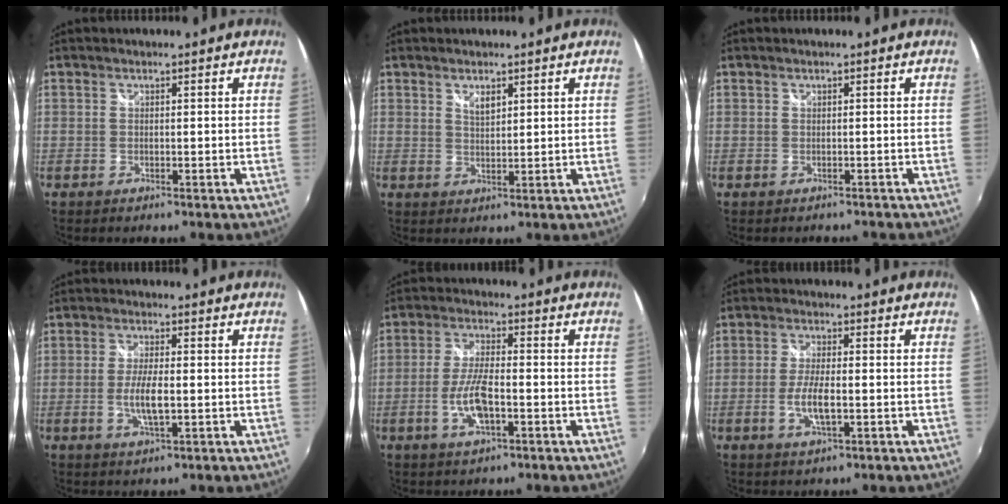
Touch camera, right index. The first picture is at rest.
{"total": 2.6, "force": [1.6, 1.2, 1.6], "torque": [-0.026, -0.002, 0.028]}
{"total": 1.1, "force": [-0.7, 0.8, 0.0], "torque": [-0.002, -0.001, -0.007]}
{"total": 5.8, "force": [-1.1, 1.4, 5.5], "torque": [-0.109, -0.007, -0.020]}
{"total": 8.0, "force": [-2.6, 2.6, 7.1], "torque": [-0.147, -0.002, -0.051]}
{"total": 6.0, "force": [-1.6, 1.6, 5.5], "torque": [-0.113, -0.006, -0.029]}